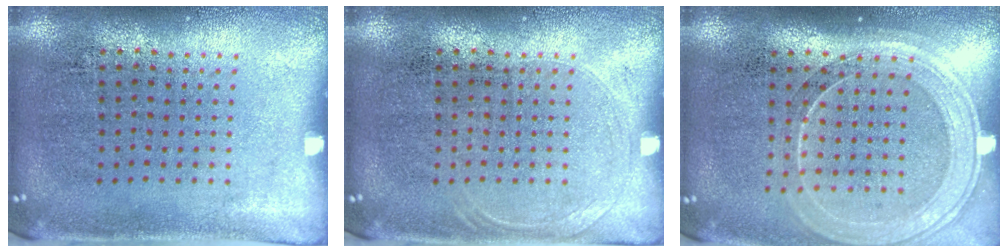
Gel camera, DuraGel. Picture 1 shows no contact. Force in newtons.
{"total": 0.9, "press": 0.8, "slide": 0.3}
{"total": 1.7, "press": 1.5, "slide": 0.7}